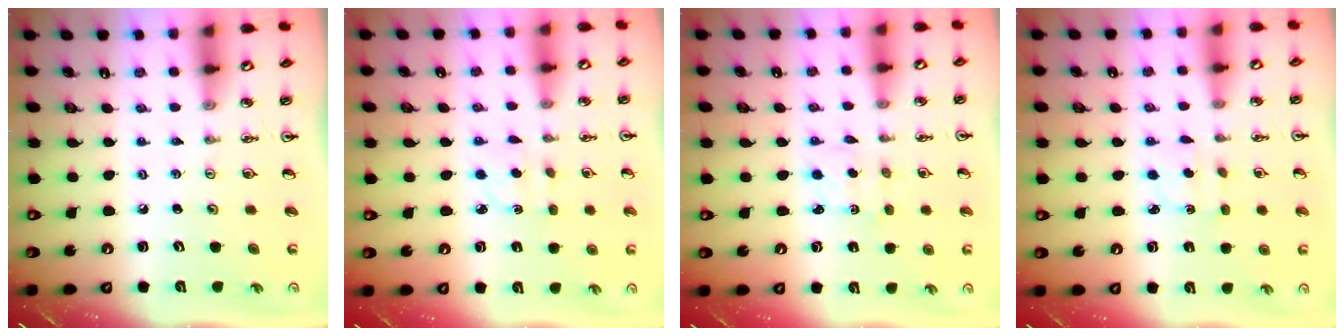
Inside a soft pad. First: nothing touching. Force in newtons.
{"total": 2.2, "press": 2.1, "slide": 0.6}
{"total": 2.1, "press": 2.0, "slide": 0.6}
{"total": 2.7, "press": 2.6, "slide": 0.5}